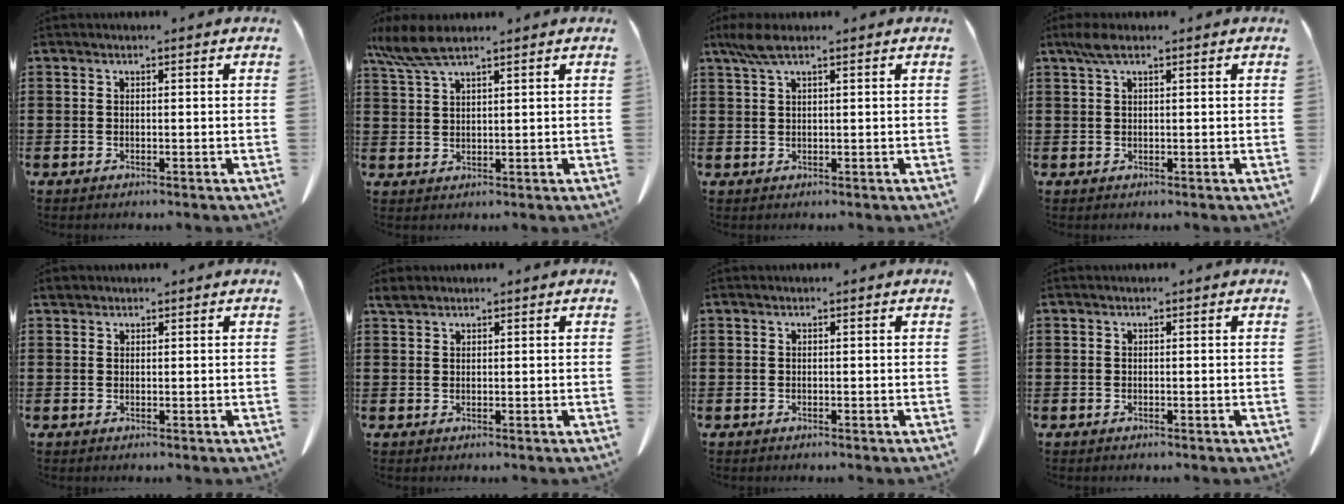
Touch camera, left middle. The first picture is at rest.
{"total": 5.6, "force": [4.2, 0.9, 3.7], "torque": [-0.088, -0.006, 0.074]}
{"total": 3.5, "force": [1.9, 0.8, 2.8], "torque": [-0.059, 0.001, 0.036]}
{"total": 2.5, "force": [1.2, 0.7, 2.1], "torque": [-0.045, 0.003, 0.021]}
{"total": 1.4, "force": [1.2, 0.6, 0.3], "torque": [-0.011, 0.003, 0.024]}
{"total": 1.7, "force": [1.5, 0.5, 0.6], "torque": [-0.017, 0.002, 0.030]}
{"total": 0.0}
{"total": 0.0}